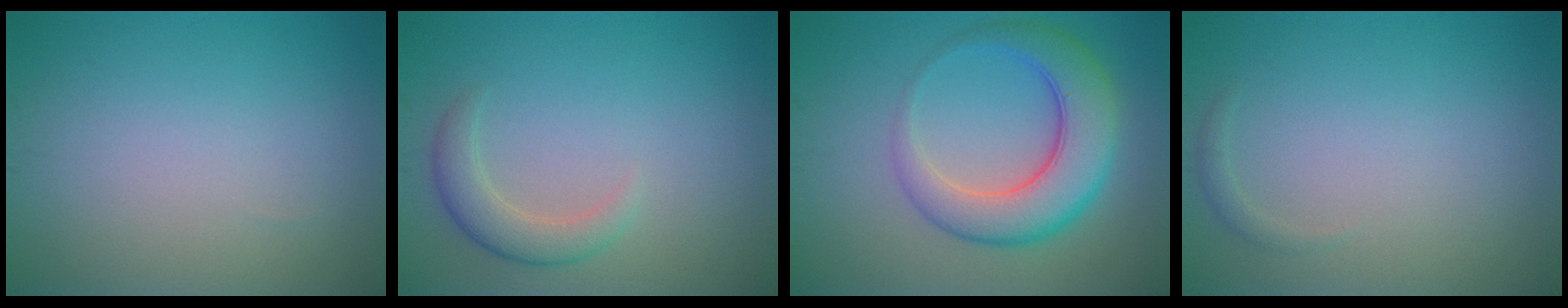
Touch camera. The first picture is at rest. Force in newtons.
{"total": 2.7, "press": 2.7, "slide": 0.4}
{"total": 7.0, "press": 7.0, "slide": 0.3}
{"total": 0.7, "press": 0.7, "slide": 0.1}